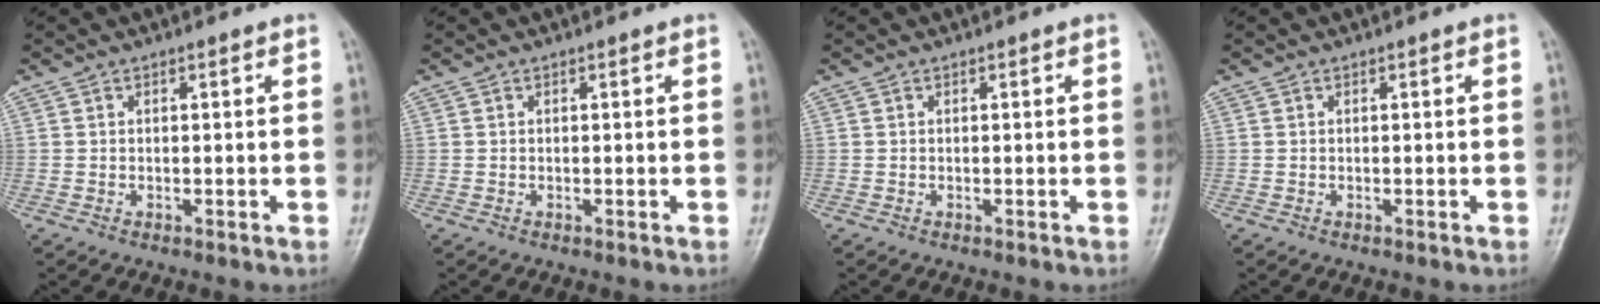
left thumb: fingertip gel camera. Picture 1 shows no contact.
{"total": 0.0}
{"total": 0.0}
{"total": 0.0}